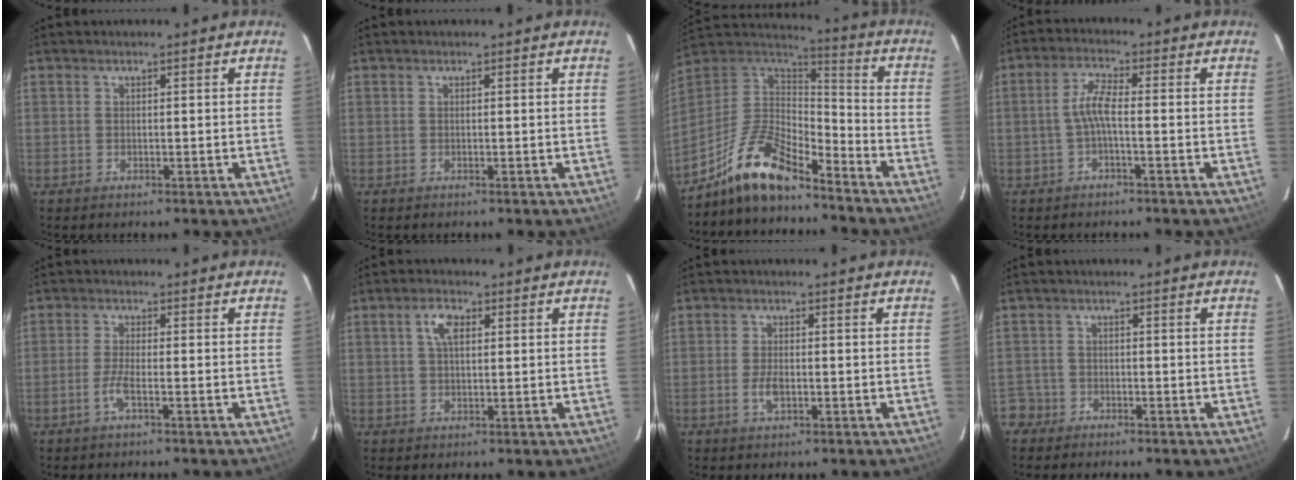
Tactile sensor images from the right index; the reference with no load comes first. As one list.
[{"total": 0.0}, {"total": 15.5, "force": [-11.8, 4.8, 8.8], "torque": [-0.193, 0.002, -0.229]}, {"total": 3.7, "force": [-1.0, 0.6, 3.6], "torque": [-0.078, 0.010, -0.022]}, {"total": 2.8, "force": [-1.4, 0.1, 2.4], "torque": [-0.056, -0.002, -0.031]}, {"total": 3.9, "force": [1.3, 1.9, 3.1], "torque": [-0.060, 0.010, 0.024]}, {"total": 3.1, "force": [-1.0, 1.5, 2.6], "torque": [-0.054, -0.002, -0.017]}, {"total": 3.5, "force": [-2.0, 2.9, -0.1], "torque": [-0.001, 0.021, -0.040]}]